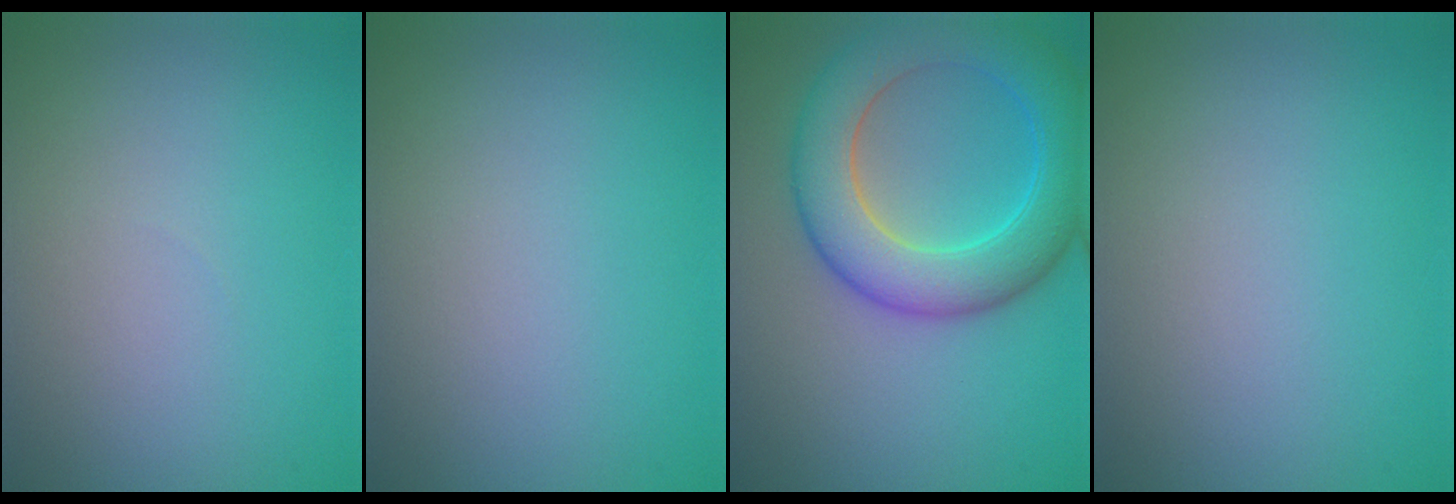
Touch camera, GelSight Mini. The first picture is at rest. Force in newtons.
{"total": 0.0}
{"total": 8.1, "press": 8.1, "slide": 0.4}
{"total": 0.0}